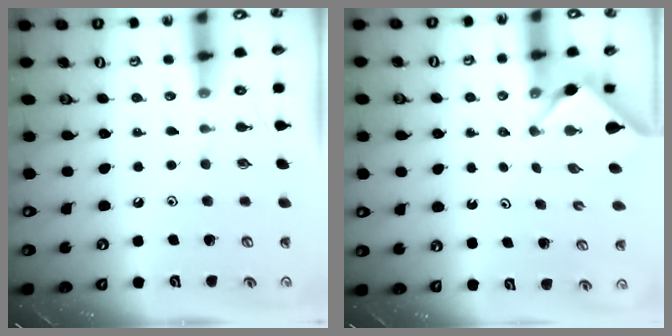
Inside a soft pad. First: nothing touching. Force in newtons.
{"total": 2.9, "press": 2.9, "slide": 0.4}